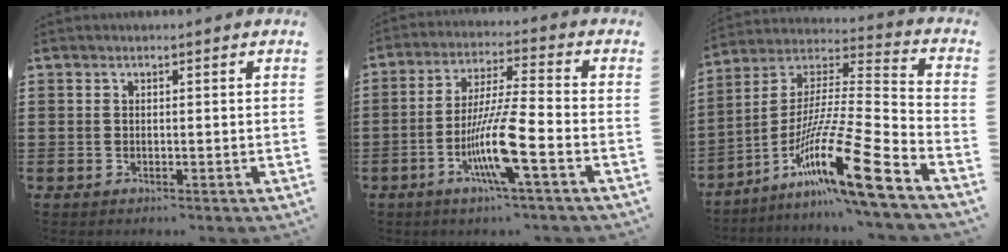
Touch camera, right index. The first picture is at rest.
{"total": 10.6, "force": [-4.3, 0.9, 9.6], "torque": [-0.197, -0.012, -0.085]}
{"total": 17.7, "force": [-10.4, 1.4, 14.2], "torque": [-0.258, 0.003, -0.188]}